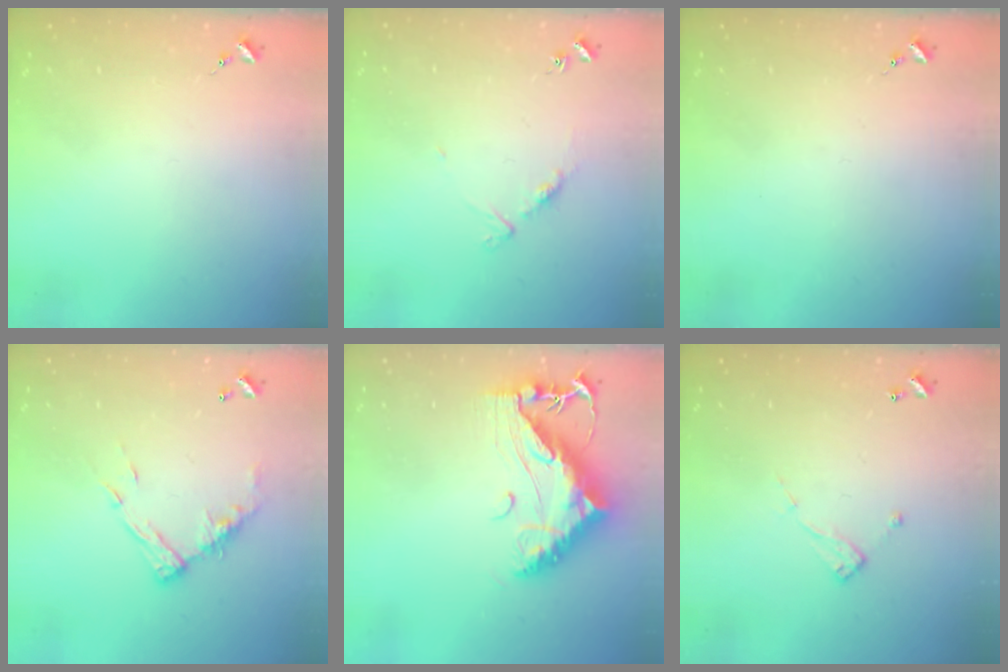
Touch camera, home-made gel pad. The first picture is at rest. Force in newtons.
{"total": 5.5, "press": 5.5, "slide": 0.4}
{"total": 0.0}
{"total": 12.1, "press": 12.1, "slide": 1.1}
{"total": 14.4, "press": 14.3, "slide": 1.4}
{"total": 6.6, "press": 6.6, "slide": 0.1}